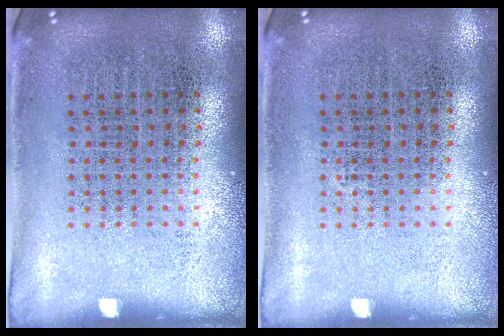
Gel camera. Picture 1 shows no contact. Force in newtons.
{"total": 0.0}